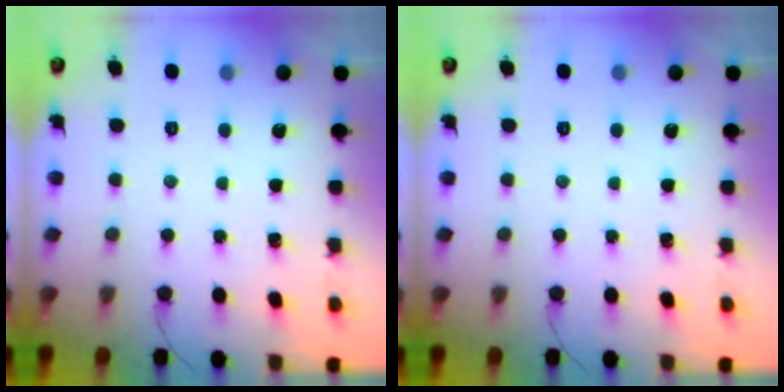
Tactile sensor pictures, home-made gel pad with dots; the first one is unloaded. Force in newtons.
{"total": 0.0}